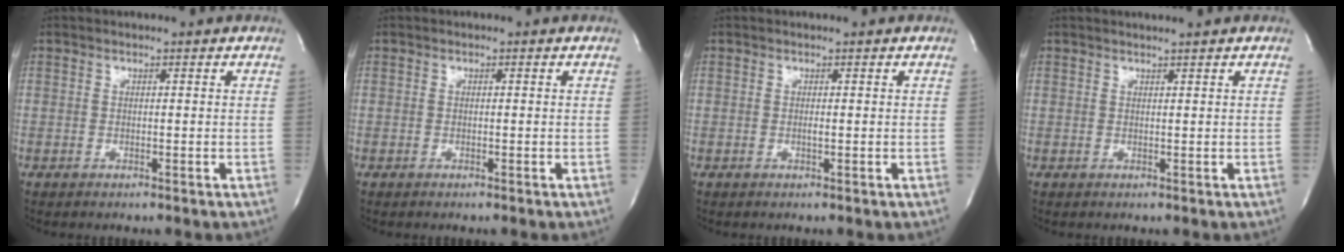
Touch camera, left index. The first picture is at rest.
{"total": 0.0}
{"total": 0.7, "force": [0.2, 0.0, 0.6], "torque": [-0.014, 0.000, 0.002]}
{"total": 1.5, "force": [1.4, -0.4, 0.5], "torque": [-0.006, 0.000, 0.024]}